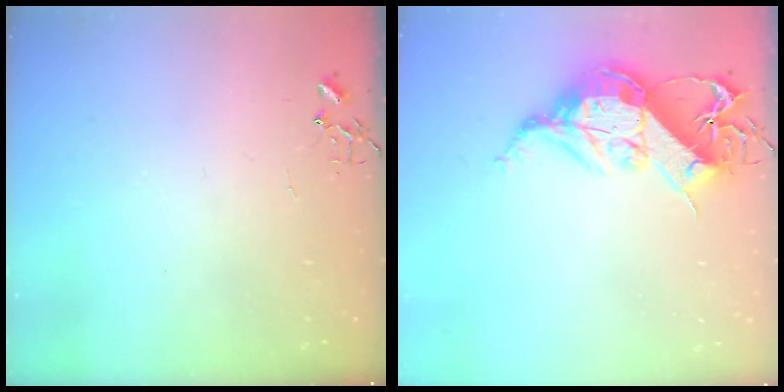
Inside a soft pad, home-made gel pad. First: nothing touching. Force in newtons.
{"total": 21.1, "press": 21.1, "slide": 1.5}